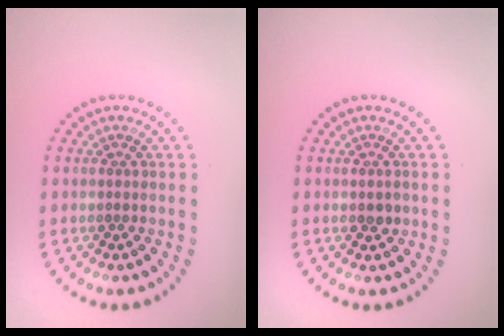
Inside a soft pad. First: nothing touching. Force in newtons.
{"total": 1.2, "press": 1.2, "slide": 0.2}